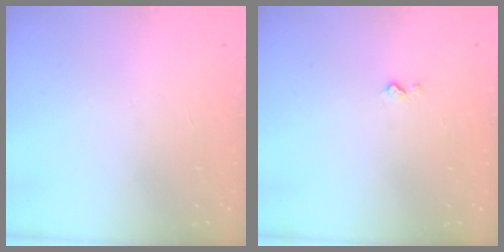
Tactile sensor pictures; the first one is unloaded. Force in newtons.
{"total": 2.8, "press": 2.7, "slide": 0.4}